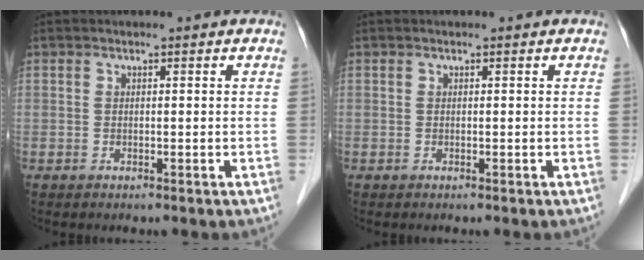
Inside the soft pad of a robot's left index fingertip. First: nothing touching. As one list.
[{"total": 0.0}]